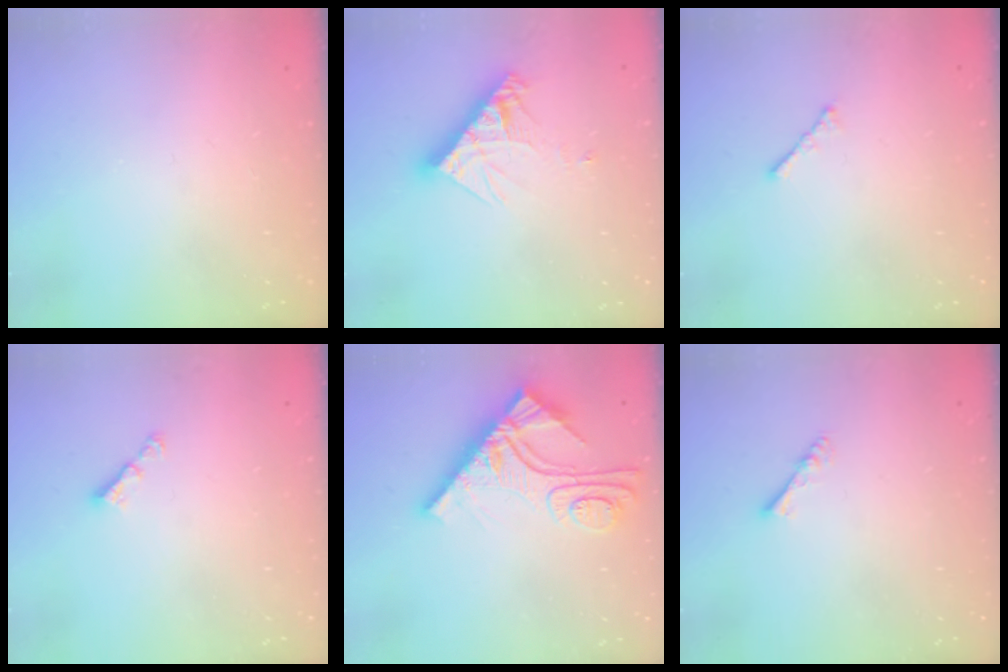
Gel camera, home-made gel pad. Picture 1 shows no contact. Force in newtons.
{"total": 11.9, "press": 11.8, "slide": 1.0}
{"total": 1.7, "press": 1.6, "slide": 0.5}
{"total": 2.9, "press": 2.9, "slide": 0.3}
{"total": 12.2, "press": 12.2, "slide": 1.2}
{"total": 2.9, "press": 2.8, "slide": 0.4}